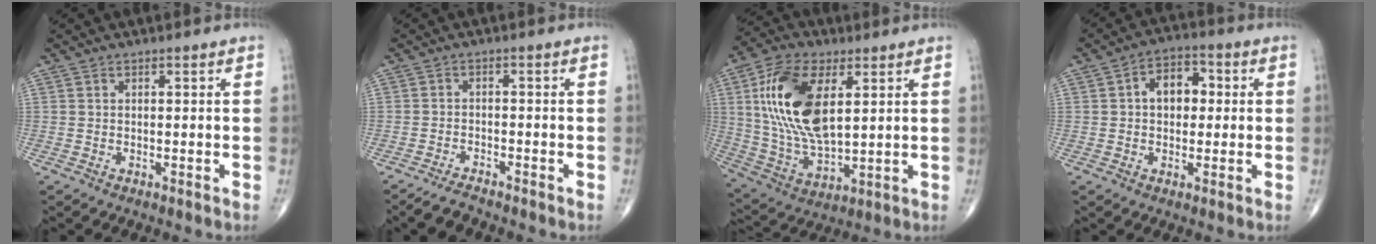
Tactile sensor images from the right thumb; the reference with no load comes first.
{"total": 3.1, "force": [-2.8, 0.6, 1.0], "torque": [-0.029, 0.005, -0.054]}
{"total": 18.9, "force": [5.0, 9.4, 15.6], "torque": [-0.304, -0.013, 0.097]}
{"total": 7.6, "force": [1.0, 5.2, 5.5], "torque": [-0.062, 0.018, 0.008]}